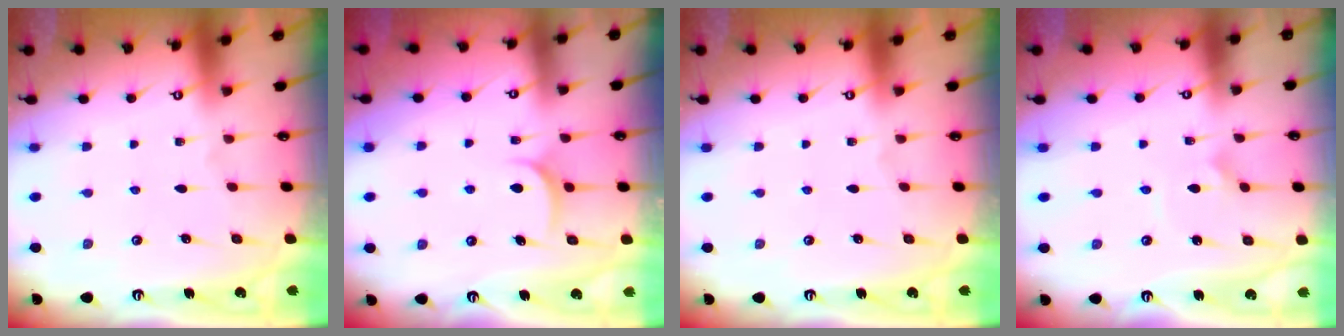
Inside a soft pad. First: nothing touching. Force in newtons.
{"total": 5.5, "press": 5.5, "slide": 0.3}
{"total": 0.0}
{"total": 2.4, "press": 2.4, "slide": 0.2}